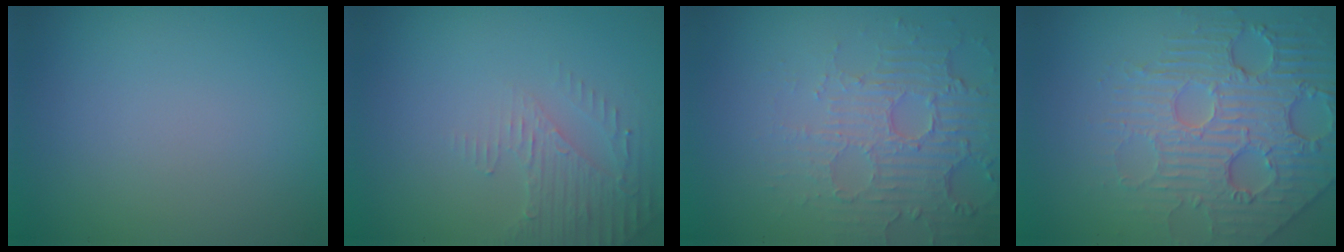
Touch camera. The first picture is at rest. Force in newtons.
{"total": 2.6, "press": 2.5, "slide": 0.7}
{"total": 5.5, "press": 3.7, "slide": 4.0}
{"total": 6.9, "press": 5.3, "slide": 4.4}